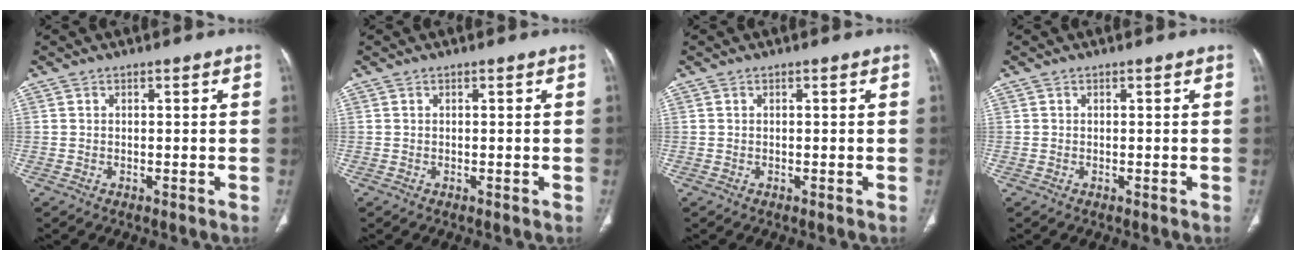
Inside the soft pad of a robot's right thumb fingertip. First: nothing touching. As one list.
[{"total": 0.0}, {"total": 0.0}, {"total": 0.0}]